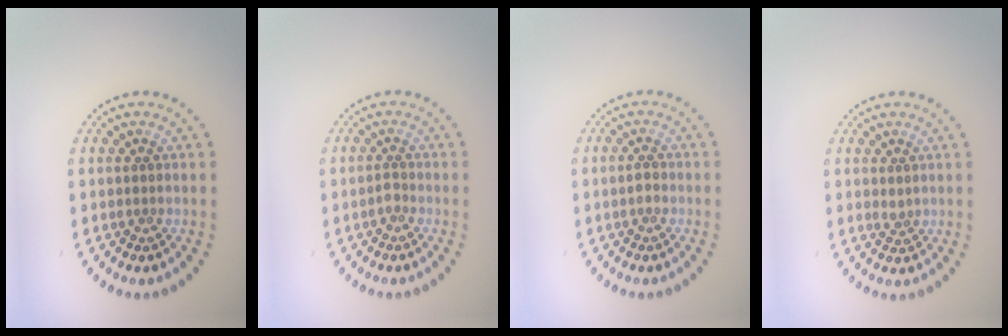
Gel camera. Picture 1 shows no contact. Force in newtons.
{"total": 0.7, "press": 0.6, "slide": 0.4}
{"total": 1.0, "press": 1.0, "slide": 0.2}
{"total": 0.8, "press": 0.6, "slide": 0.5}